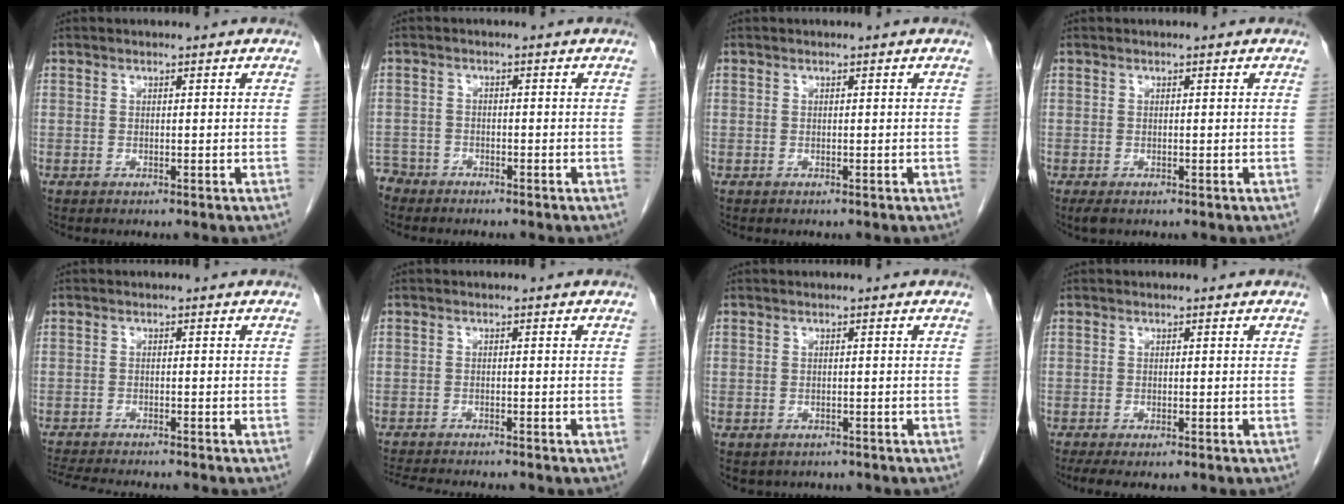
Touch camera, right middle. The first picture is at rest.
{"total": 3.6, "force": [-3.2, 1.5, -0.3], "torque": [0.005, 0.000, -0.065]}
{"total": 0.0}
{"total": 1.7, "force": [-1.1, 0.7, 1.0], "torque": [-0.018, -0.005, -0.014]}
{"total": 9.5, "force": [-8.6, 0.6, 4.0], "torque": [-0.061, -0.017, -0.128]}
{"total": 7.4, "force": [-6.8, 0.2, 2.9], "torque": [-0.044, -0.016, -0.105]}
{"total": 2.8, "force": [-2.2, 1.7, 0.5], "torque": [-0.010, -0.001, -0.026]}
{"total": 3.6, "force": [-2.6, 0.9, 2.4], "torque": [-0.042, -0.014, -0.037]}